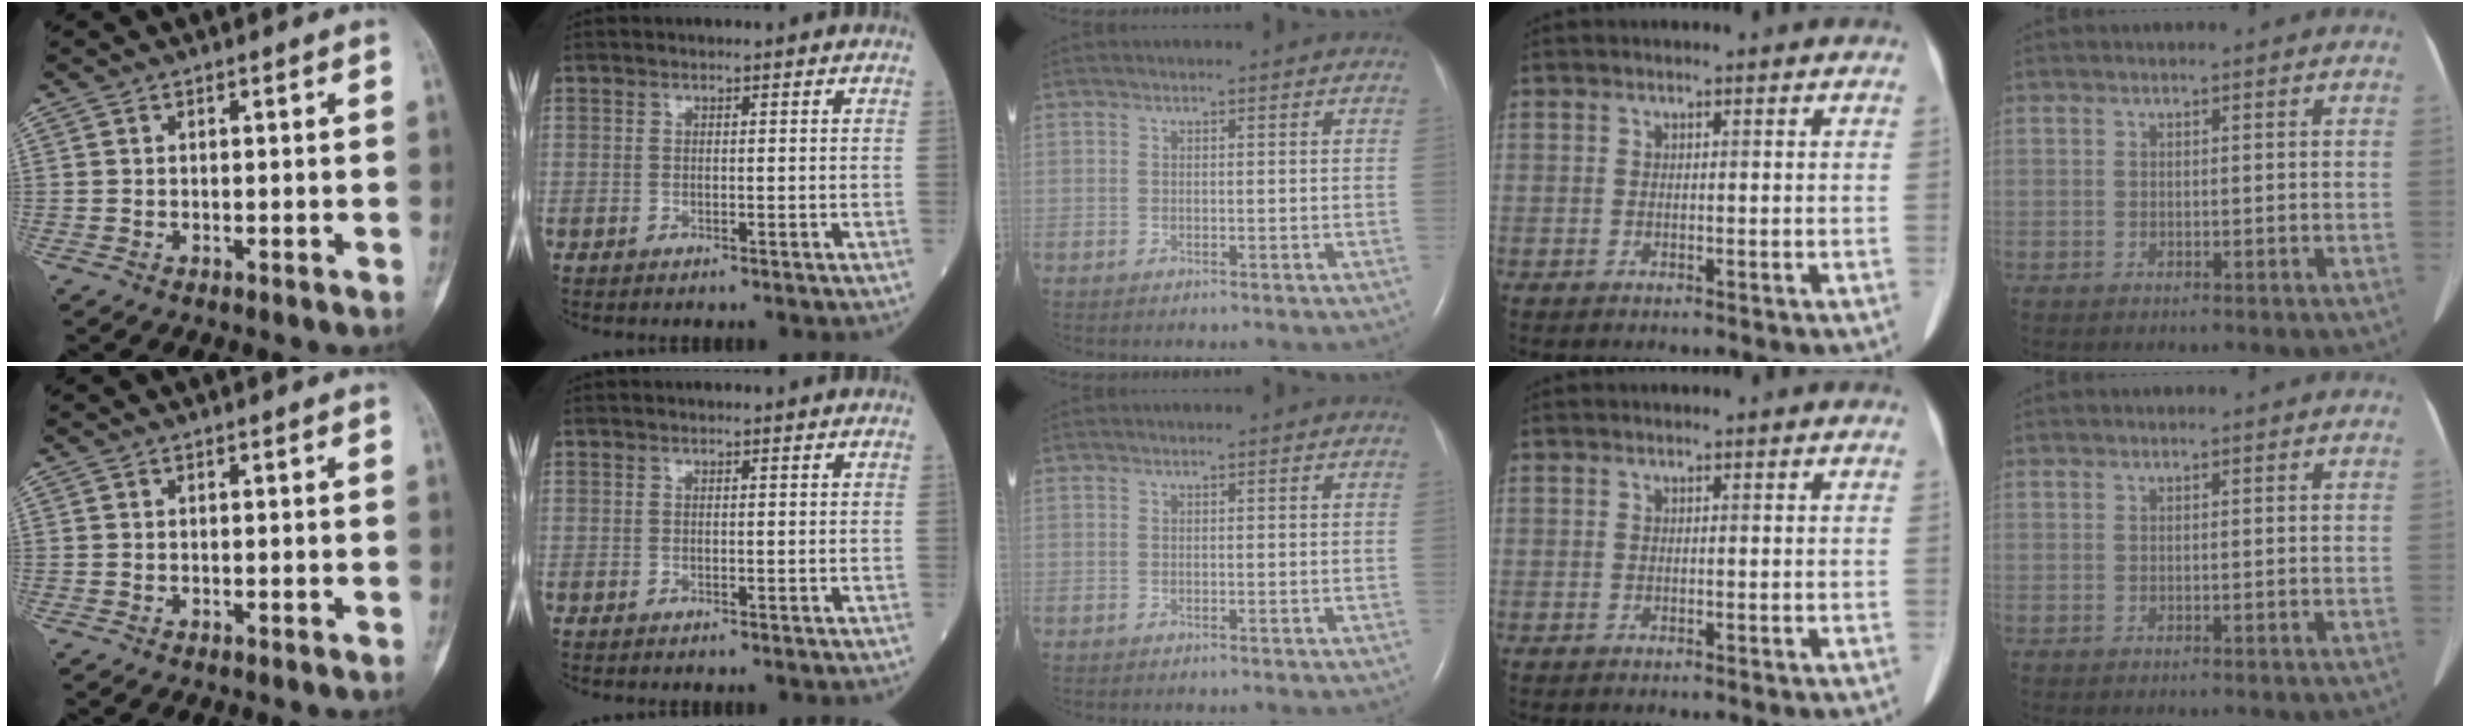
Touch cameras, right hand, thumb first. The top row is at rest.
{}